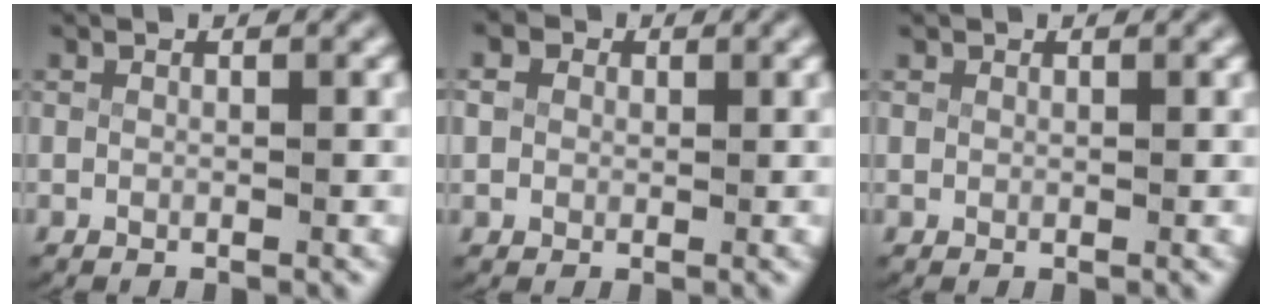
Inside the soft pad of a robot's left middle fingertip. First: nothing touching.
{"total": 2.3, "force": [0.5, 2.1, 0.7], "torque": [-0.030, -0.005, 0.010]}
{"total": 0.6, "force": [0.3, 0.5, 0.1], "torque": [-0.011, -0.008, 0.013]}